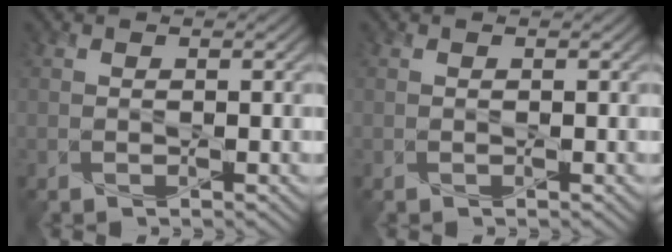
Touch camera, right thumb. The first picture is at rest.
{"total": 0.0}